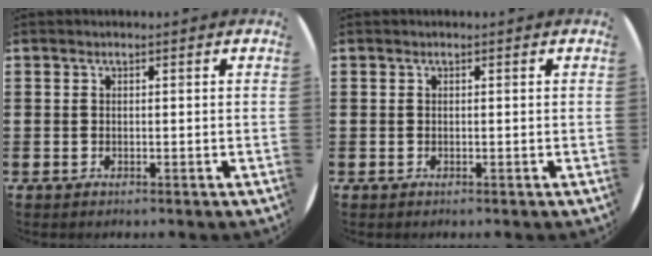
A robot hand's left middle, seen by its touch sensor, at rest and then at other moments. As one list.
[{"total": 0.0}]